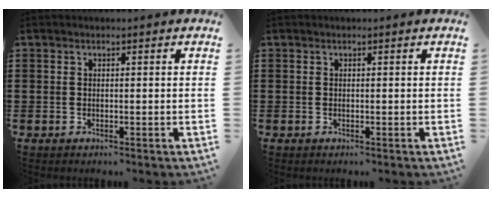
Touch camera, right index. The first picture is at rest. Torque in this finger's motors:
{"motor_torque": [-0.07, 0.03, 0.00, -0.01]}